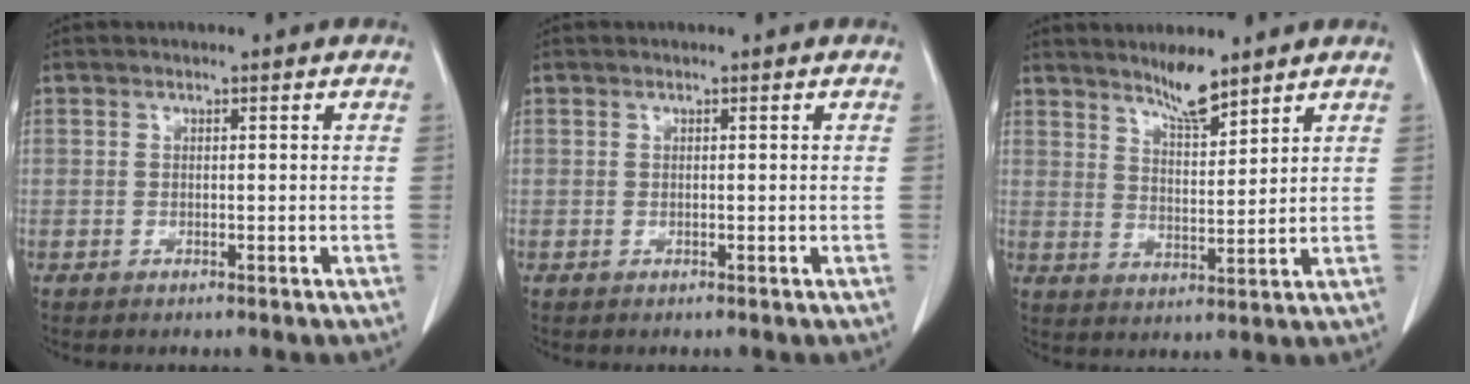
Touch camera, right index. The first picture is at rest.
{"total": 0.0}
{"total": 5.4, "force": [4.7, 0.5, 2.7], "torque": [-0.051, -0.007, 0.086]}